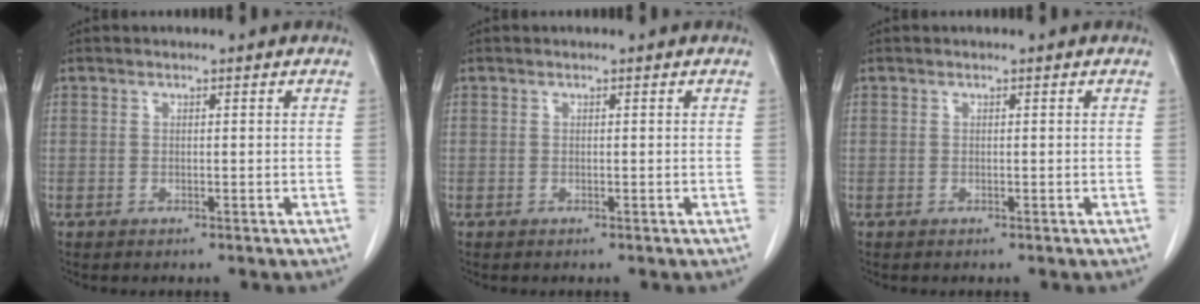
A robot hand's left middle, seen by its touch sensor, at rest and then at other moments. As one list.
[{"total": 0.0}, {"total": 0.0}]